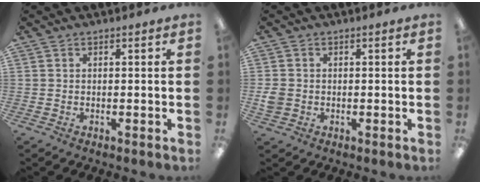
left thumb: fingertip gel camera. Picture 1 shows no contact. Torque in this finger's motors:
{"motor_torque": [-0.25, 0.41, 0.30, -0.22, 0.00]}